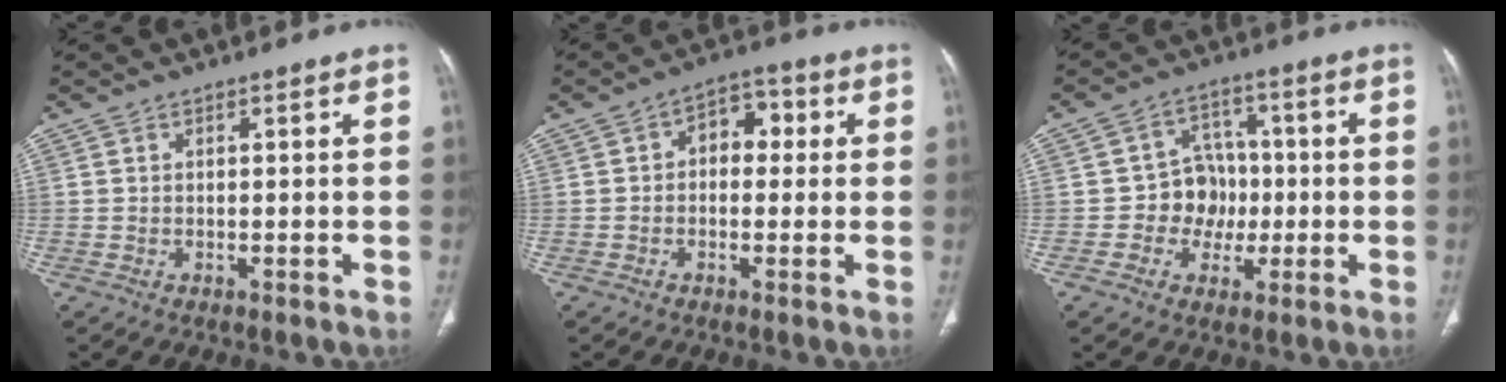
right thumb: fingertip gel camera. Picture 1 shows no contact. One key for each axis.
{"total": 6.5, "fx": 0.7, "fy": 4.5, "fz": 4.6, "tx": -0.029, "ty": 0.021, "tz": 0.001}
{"total": 7.9, "fx": -1.2, "fy": 7.0, "fz": 3.4, "tx": -0.001, "ty": 0.021, "tz": -0.024}